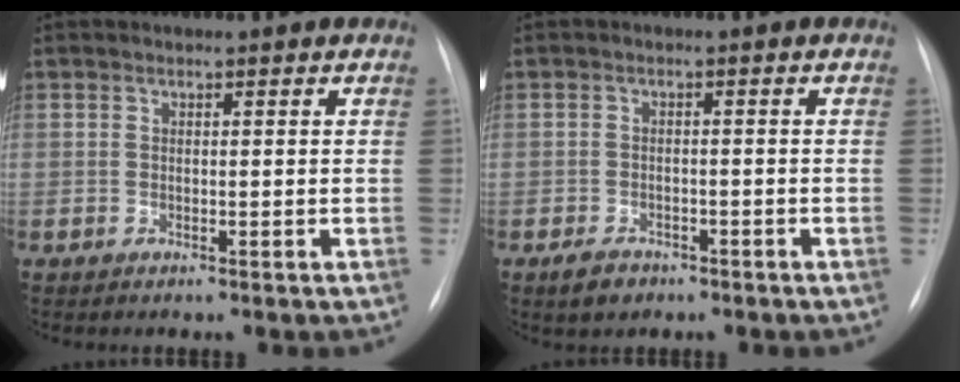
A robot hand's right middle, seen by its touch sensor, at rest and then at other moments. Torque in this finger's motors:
{"motor_torque": [0.42, -0.54, 0.04, 0.02]}